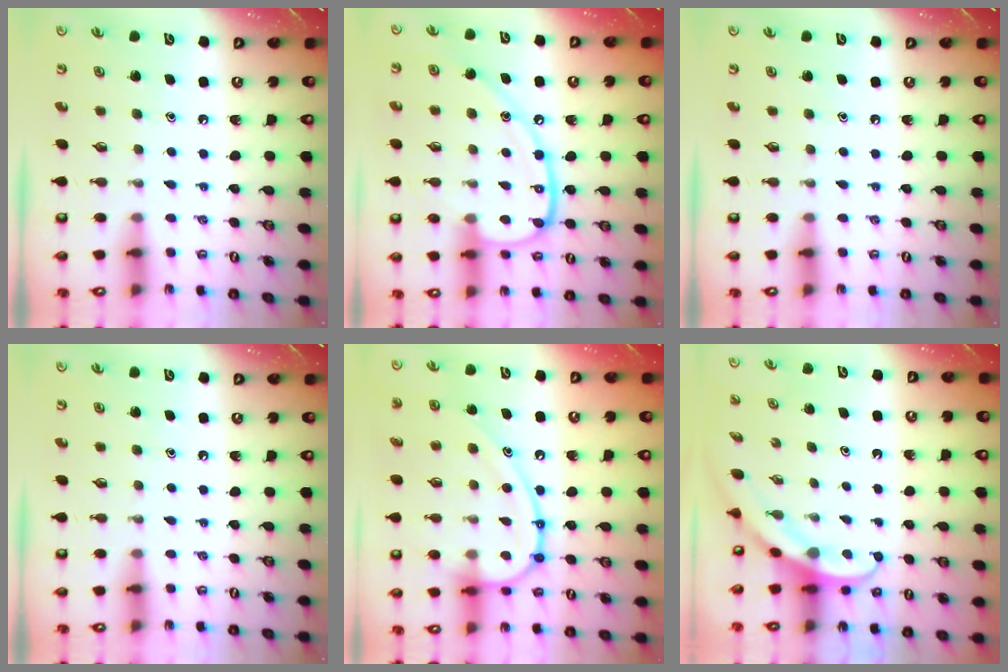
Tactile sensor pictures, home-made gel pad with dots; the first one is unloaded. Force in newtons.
{"total": 14.5, "press": 14.5, "slide": 0.8}
{"total": 0.0}
{"total": 0.0}
{"total": 17.3, "press": 17.2, "slide": 1.9}
{"total": 3.9, "press": 3.8, "slide": 0.3}